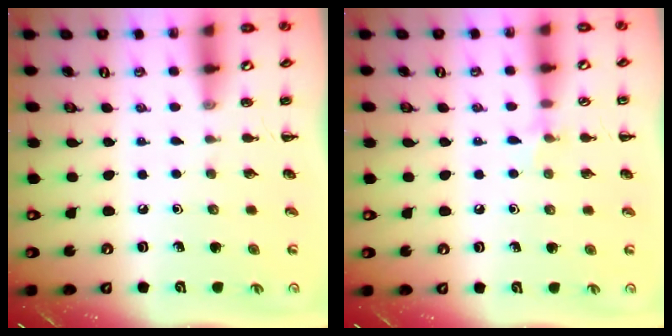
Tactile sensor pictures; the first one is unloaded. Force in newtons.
{"total": 5.1, "press": 4.8, "slide": 1.8}